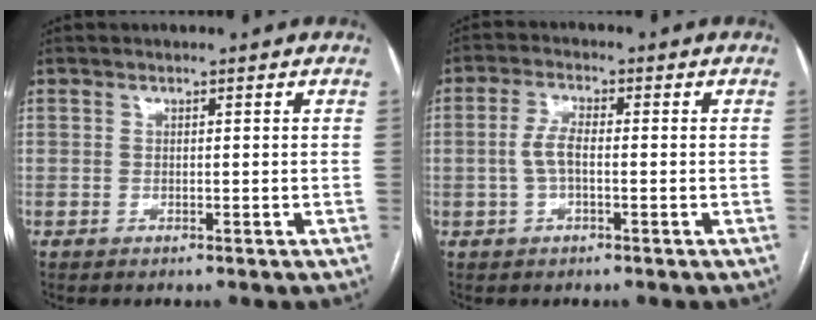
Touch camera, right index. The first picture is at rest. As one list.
[{"total": 4.1, "force": [-0.4, 1.6, 3.8], "torque": [-0.085, 0.011, -0.007]}]